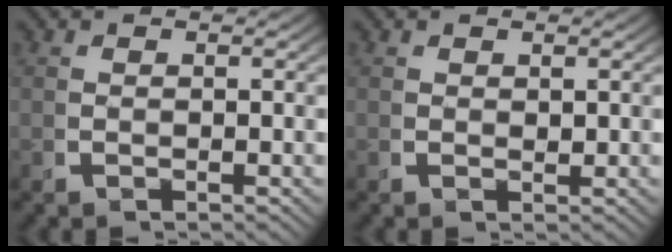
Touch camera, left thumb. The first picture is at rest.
{"total": 0.6, "force": [0.5, 0.2, 0.2], "torque": [0.004, -0.002, 0.012]}